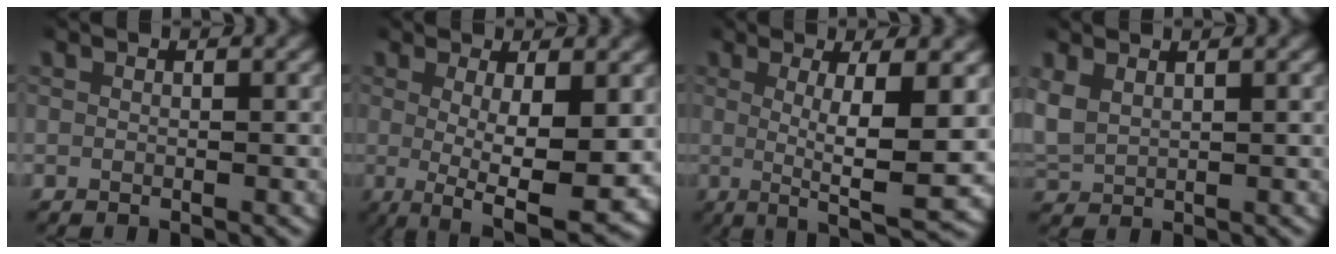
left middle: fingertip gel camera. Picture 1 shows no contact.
{"total": 7.0, "force": [-1.9, 1.8, 6.5], "torque": [-0.106, -0.037, -0.012]}
{"total": 7.8, "force": [-1.3, 1.6, 7.5], "torque": [-0.107, -0.018, -0.009]}
{"total": 3.9, "force": [1.2, 3.2, 1.8], "torque": [-0.071, -0.009, 0.032]}